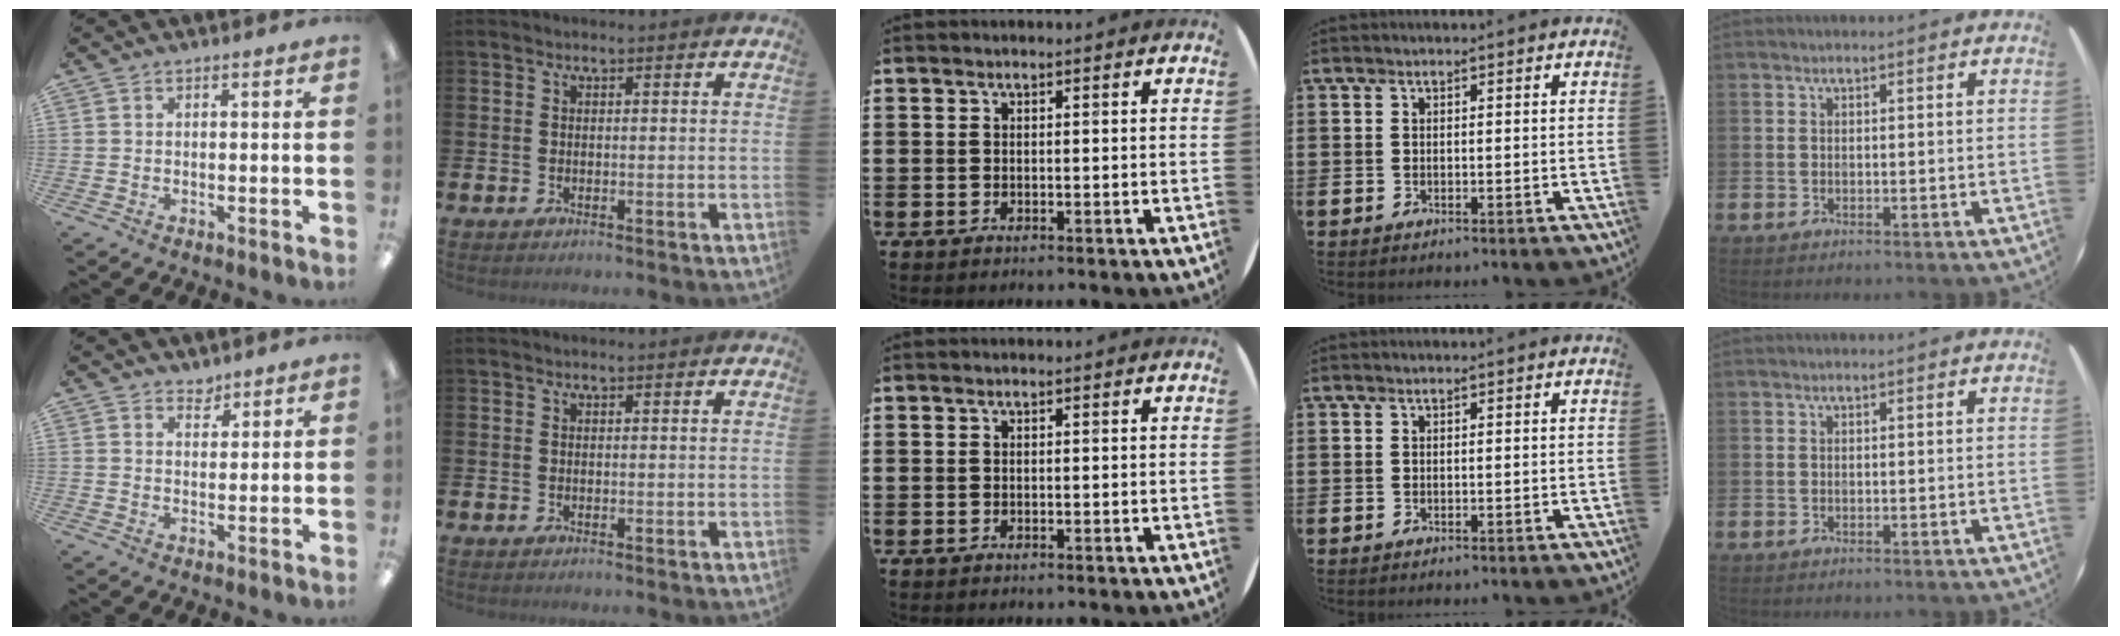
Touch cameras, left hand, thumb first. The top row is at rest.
{"thumb": {"total": 3.0, "force": [2.7, 1.3, 0.0], "torque": [0.011, -0.020, 0.049]}}